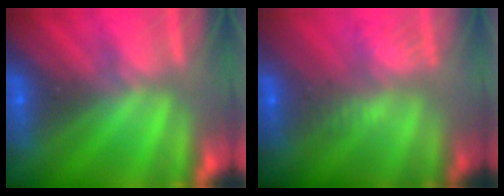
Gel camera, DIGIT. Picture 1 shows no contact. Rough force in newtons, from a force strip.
{"total": 2.6}